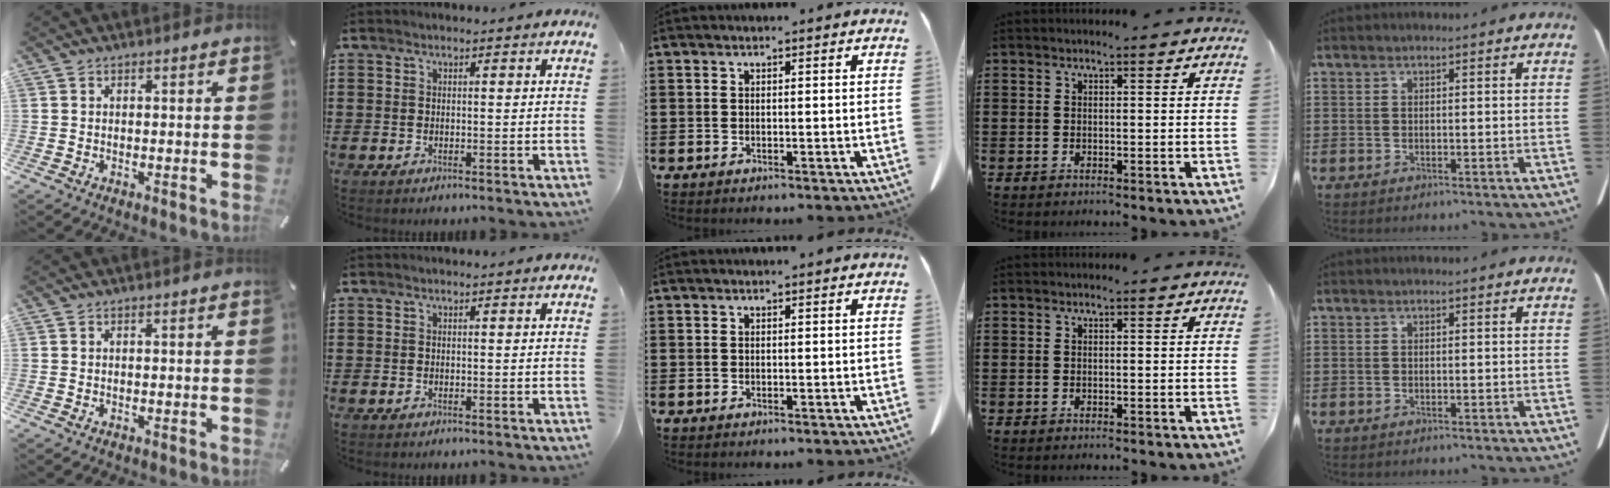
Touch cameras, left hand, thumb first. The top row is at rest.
{}